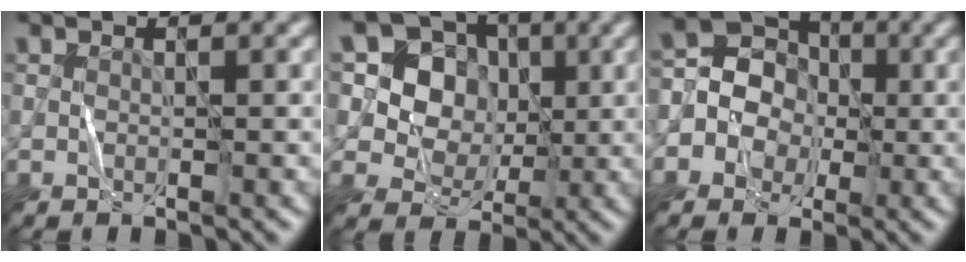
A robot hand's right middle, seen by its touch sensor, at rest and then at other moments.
{"total": 9.3, "force": [2.7, 7.9, 4.0], "torque": [-0.089, 0.021, 0.042]}
{"total": 7.4, "force": [-0.5, 6.9, 2.6], "torque": [-0.045, 0.045, -0.046]}